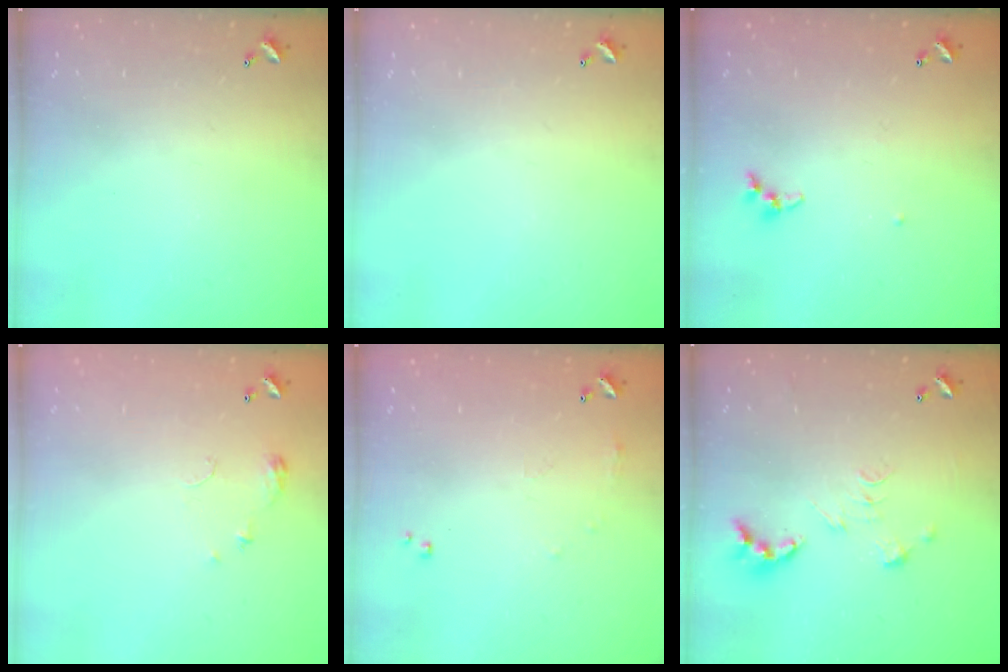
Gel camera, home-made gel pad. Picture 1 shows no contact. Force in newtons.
{"total": 0.0}
{"total": 4.0, "press": 3.9, "slide": 0.5}
{"total": 4.5, "press": 4.5, "slide": 0.6}
{"total": 5.4, "press": 5.3, "slide": 0.6}
{"total": 0.0}